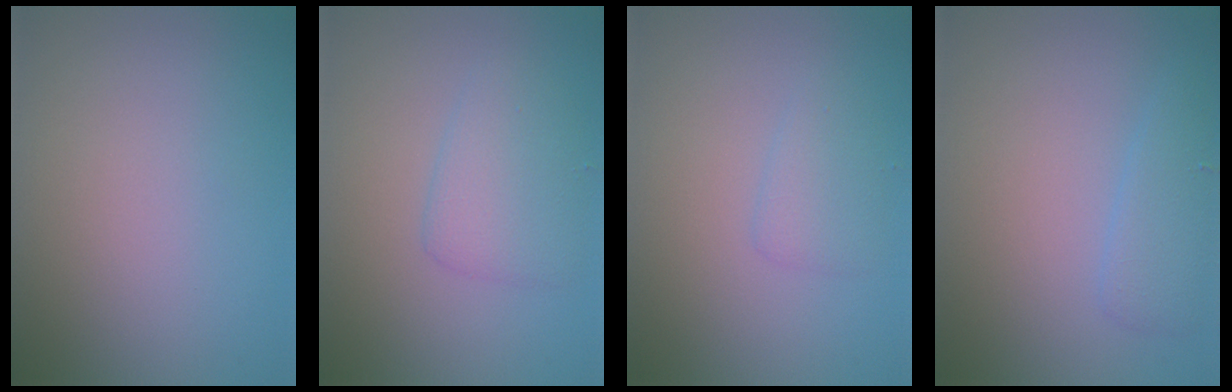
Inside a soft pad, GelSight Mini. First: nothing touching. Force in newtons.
{"total": 2.8, "press": 2.8, "slide": 0.1}
{"total": 1.6, "press": 1.6, "slide": 0.1}
{"total": 2.1, "press": 2.1, "slide": 0.2}